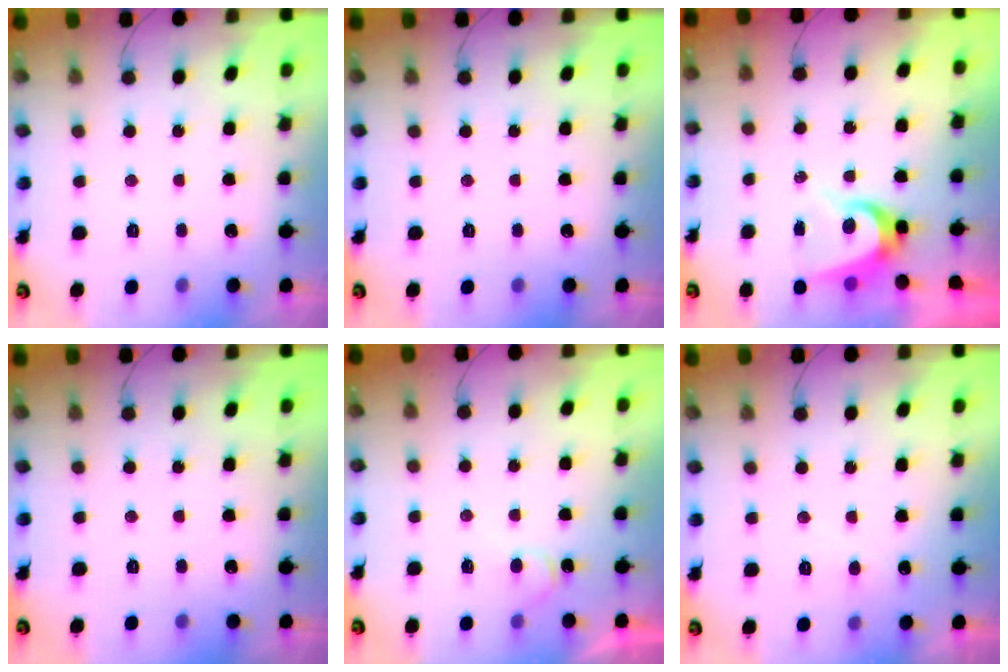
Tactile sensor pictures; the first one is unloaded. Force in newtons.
{"total": 0.0}
{"total": 7.0, "press": 7.0, "slide": 0.7}
{"total": 0.0}
{"total": 4.4, "press": 4.3, "slide": 0.3}
{"total": 5.1, "press": 5.0, "slide": 0.5}